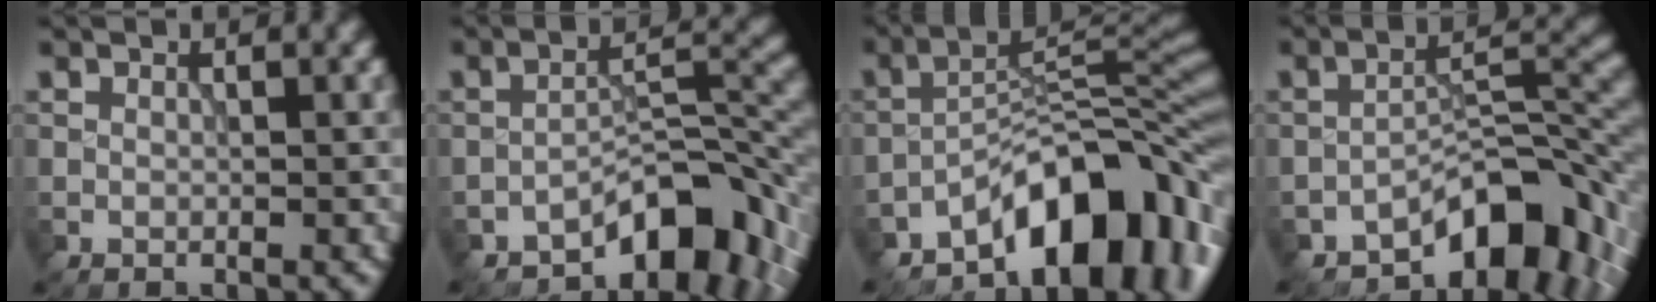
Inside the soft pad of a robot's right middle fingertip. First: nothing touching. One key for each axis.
{"total": 8.1, "fx": -5.3, "fy": 3.1, "fz": 5.2, "tx": -0.056, "ty": 0.011, "tz": -0.092}
{"total": 12.1, "fx": -7.4, "fy": 4.8, "fz": 8.3, "tx": -0.100, "ty": 0.012, "tz": -0.135}
{"total": 9.2, "fx": -6.0, "fy": 3.8, "fz": 5.8, "tx": -0.065, "ty": 0.009, "tz": -0.105}